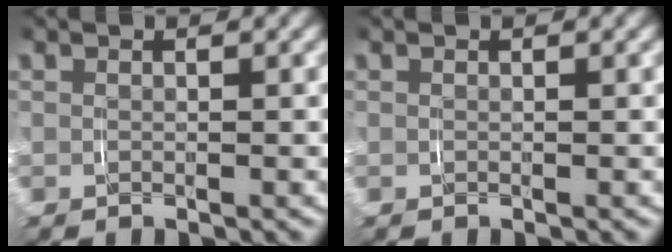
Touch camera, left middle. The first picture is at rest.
{"total": 0.0}